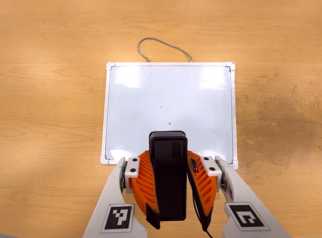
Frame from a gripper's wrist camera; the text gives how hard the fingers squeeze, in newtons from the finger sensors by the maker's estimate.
{"total": 7.7, "left": 6.3, "right": 9.2}